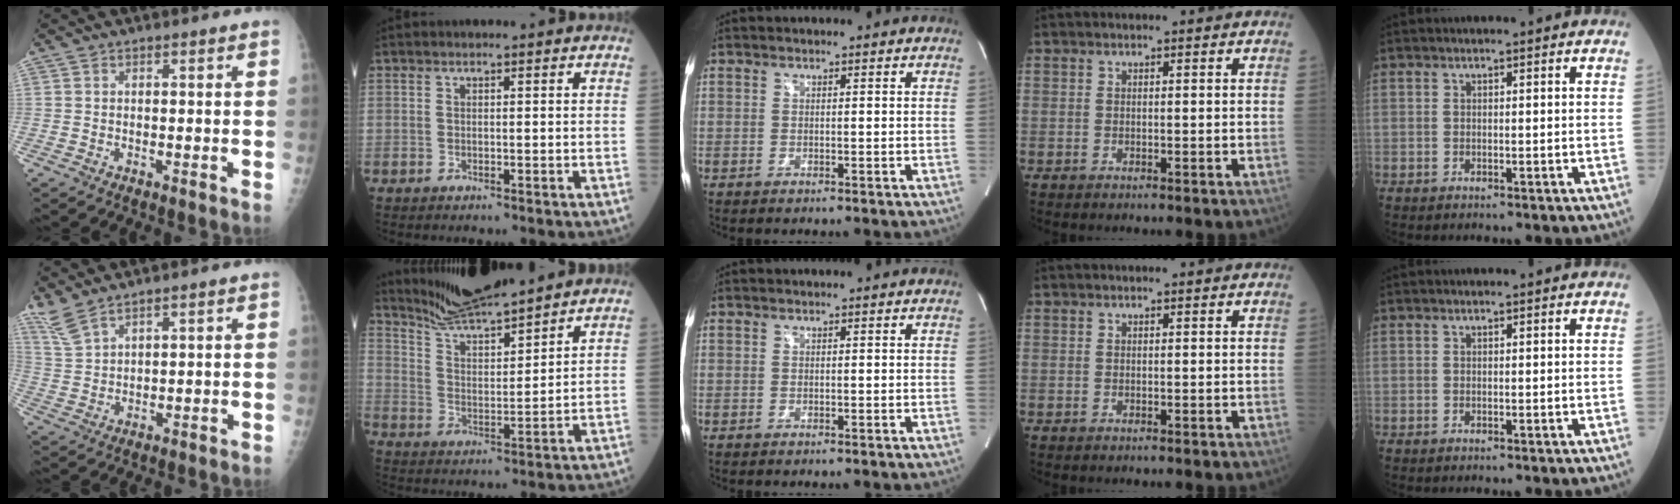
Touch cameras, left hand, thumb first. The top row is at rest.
{"thumb": {"total": 4.9, "force": [4.2, 1.0, 2.3], "torque": [-0.056, -0.013, 0.099]}, "index": {"total": 9.8, "force": [9.2, -0.1, 3.3], "torque": [-0.071, 0.008, 0.179]}}